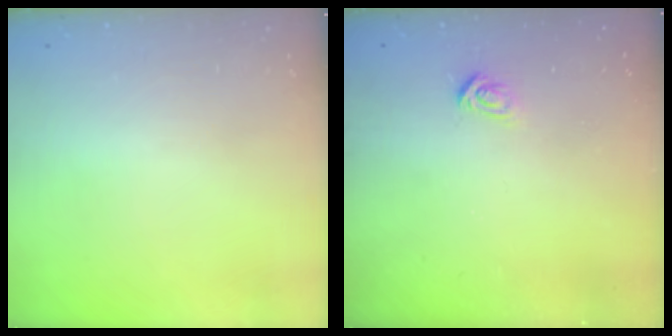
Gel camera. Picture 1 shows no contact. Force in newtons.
{"total": 3.0, "press": 2.9, "slide": 0.4}